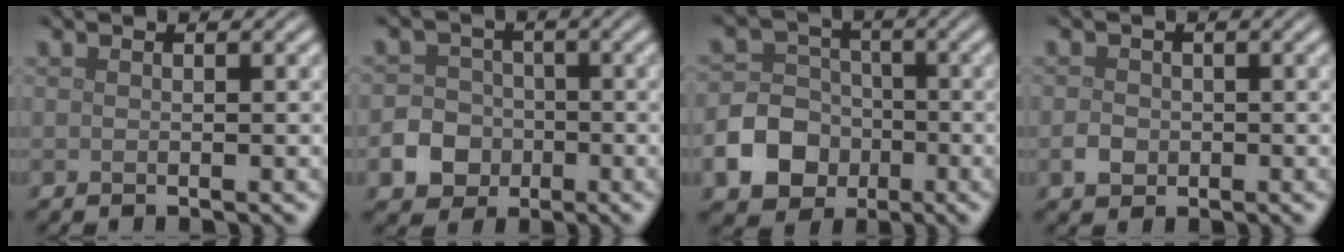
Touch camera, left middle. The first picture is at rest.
{"total": 5.0, "force": [-1.9, 4.4, 1.4], "torque": [-0.009, -0.003, -0.058]}
{"total": 8.5, "force": [-3.4, 7.2, 2.8], "torque": [-0.042, -0.011, -0.083]}
{"total": 1.7, "force": [-0.5, 1.5, 0.7], "torque": [-0.010, -0.001, -0.013]}